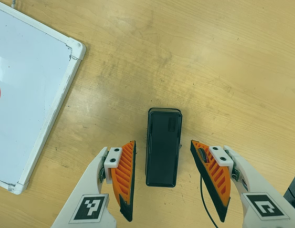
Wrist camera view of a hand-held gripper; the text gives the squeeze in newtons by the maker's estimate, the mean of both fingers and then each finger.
{"total": 0.0}